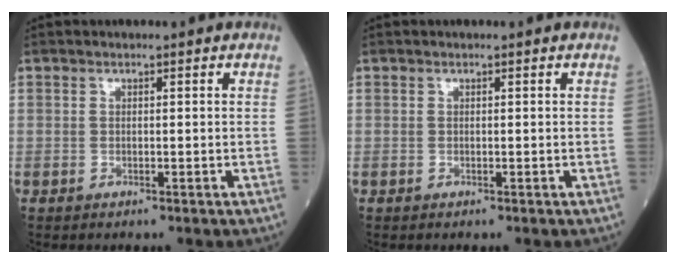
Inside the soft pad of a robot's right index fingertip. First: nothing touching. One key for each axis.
{"total": 0.0}